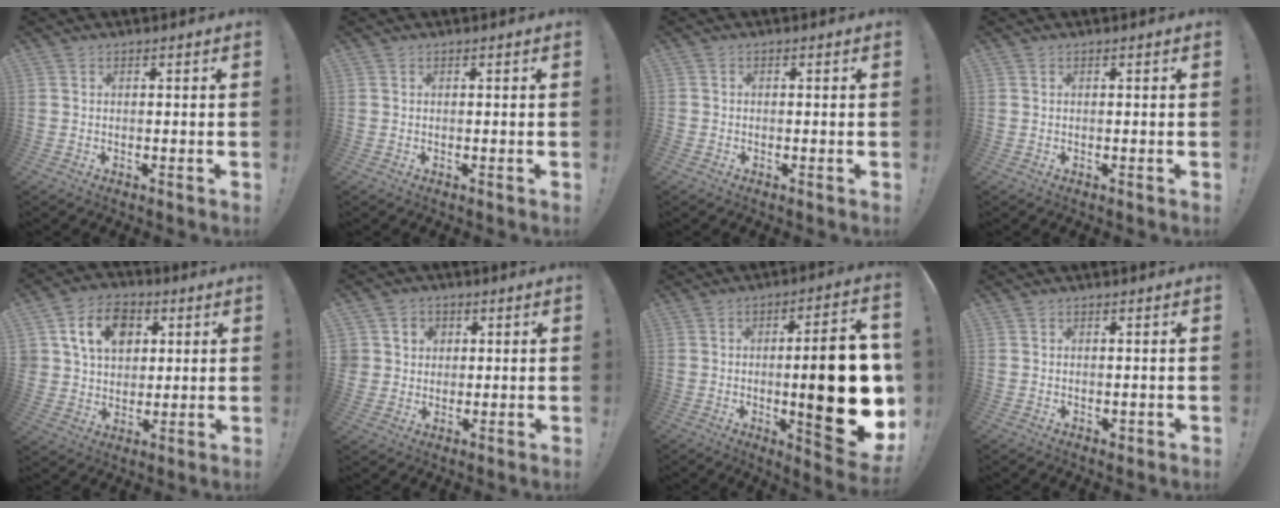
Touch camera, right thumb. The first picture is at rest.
{"total": 0.0}
{"total": 0.6, "force": [-0.5, 0.3, 0.1], "torque": [-0.006, 0.004, -0.009]}
{"total": 0.0}
{"total": 14.2, "force": [5.2, 10.9, 7.4], "torque": [-0.112, -0.008, 0.103]}
{"total": 5.9, "force": [1.4, 5.7, 0.8], "torque": [-0.015, -0.008, 0.031]}
{"total": 23.9, "force": [-1.7, 6.1, 23.0], "torque": [-0.331, -0.011, -0.020]}
{"total": 1.1, "force": [0.3, 1.0, 0.4], "torque": [-0.001, 0.001, 0.006]}